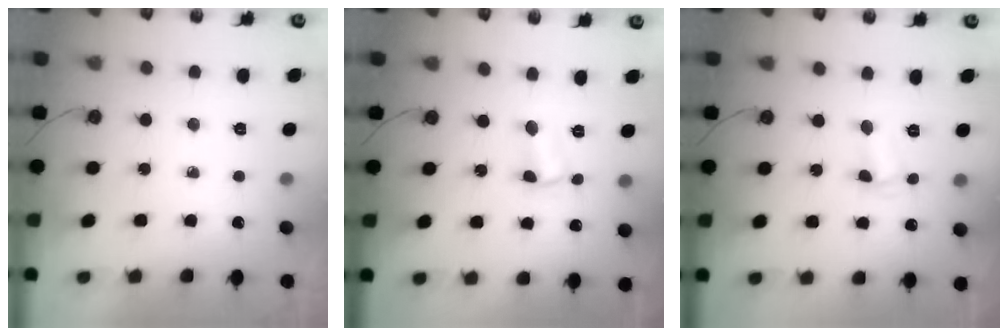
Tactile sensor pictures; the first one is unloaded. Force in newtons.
{"total": 2.1, "press": 2.0, "slide": 0.5}
{"total": 2.4, "press": 2.4, "slide": 0.3}